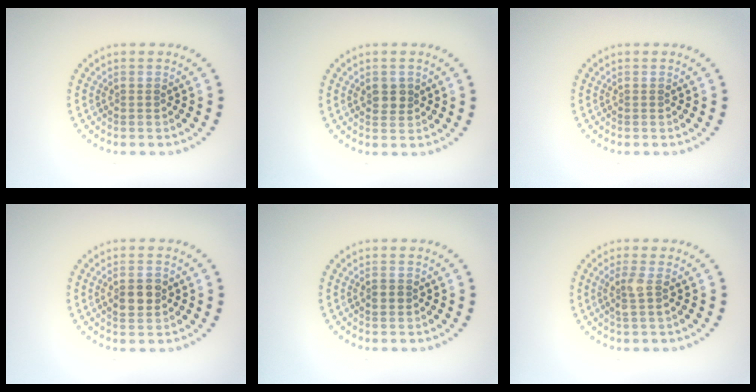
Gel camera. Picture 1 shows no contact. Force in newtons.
{"total": 1.6, "press": 1.6, "slide": 0.4}
{"total": 0.0}
{"total": 2.9, "press": 2.9, "slide": 0.1}
{"total": 1.3, "press": 1.2, "slide": 0.3}
{"total": 1.8, "press": 1.5, "slide": 1.0}